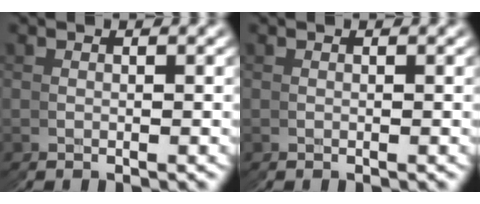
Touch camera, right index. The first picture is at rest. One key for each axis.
{"total": 0.0}